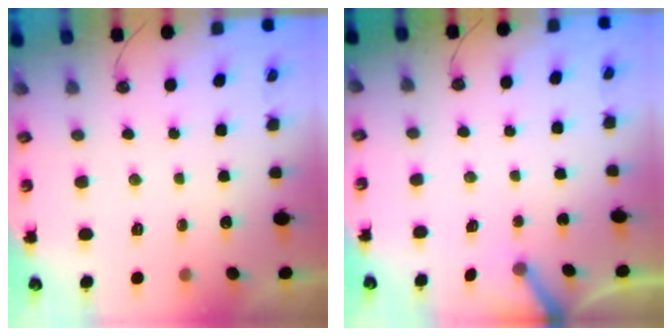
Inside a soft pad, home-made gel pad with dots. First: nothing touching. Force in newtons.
{"total": 3.1, "press": 3.1, "slide": 0.2}